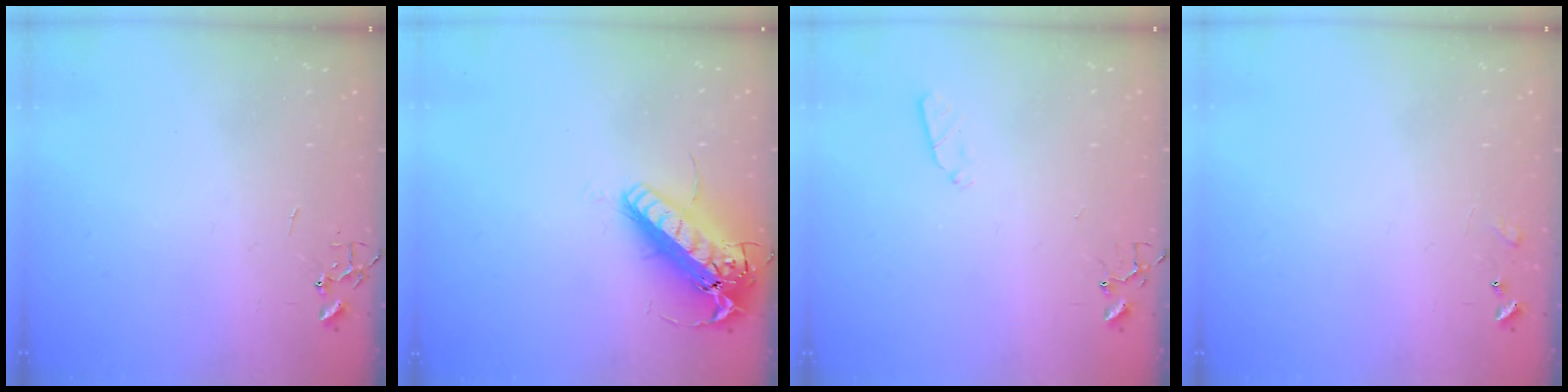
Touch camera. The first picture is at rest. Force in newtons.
{"total": 21.1, "press": 20.8, "slide": 3.7}
{"total": 3.5, "press": 3.4, "slide": 0.5}
{"total": 5.9, "press": 5.9, "slide": 0.9}